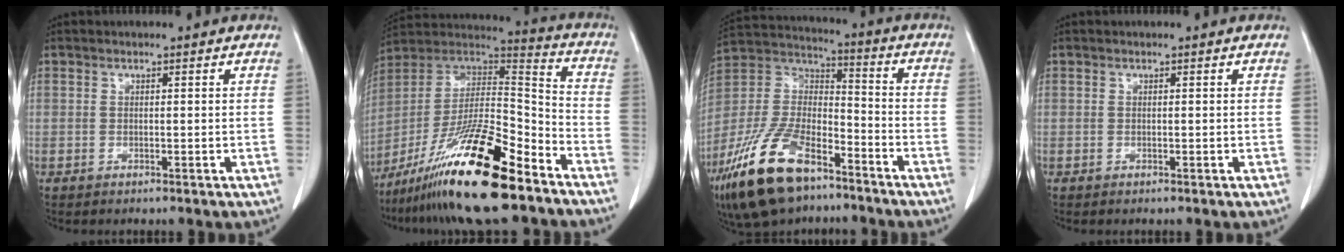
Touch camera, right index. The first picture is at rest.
{"total": 22.0, "force": [-14.7, 3.0, 16.1], "torque": [-0.284, -0.009, -0.260]}
{"total": 19.3, "force": [-12.7, 8.0, 12.0], "torque": [-0.271, -0.002, -0.236]}
{"total": 0.0}